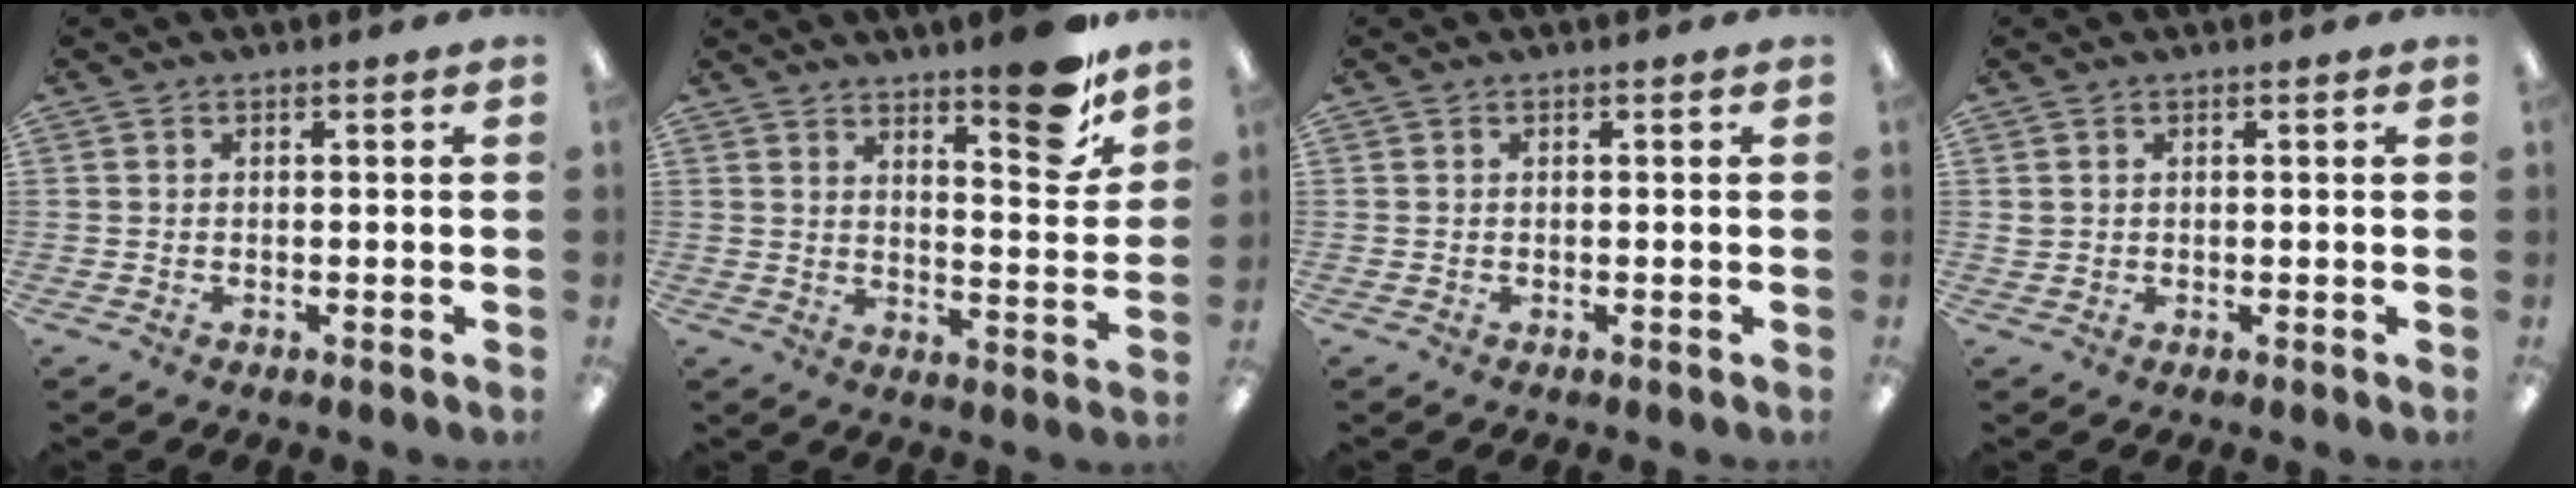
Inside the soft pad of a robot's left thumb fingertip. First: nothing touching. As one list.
[{"total": 11.8, "force": [9.2, 2.6, 6.9], "torque": [-0.078, -0.070, 0.148]}, {"total": 0.0}, {"total": 0.9, "force": [0.5, 0.6, 0.4], "torque": [-0.009, 0.003, 0.008]}]